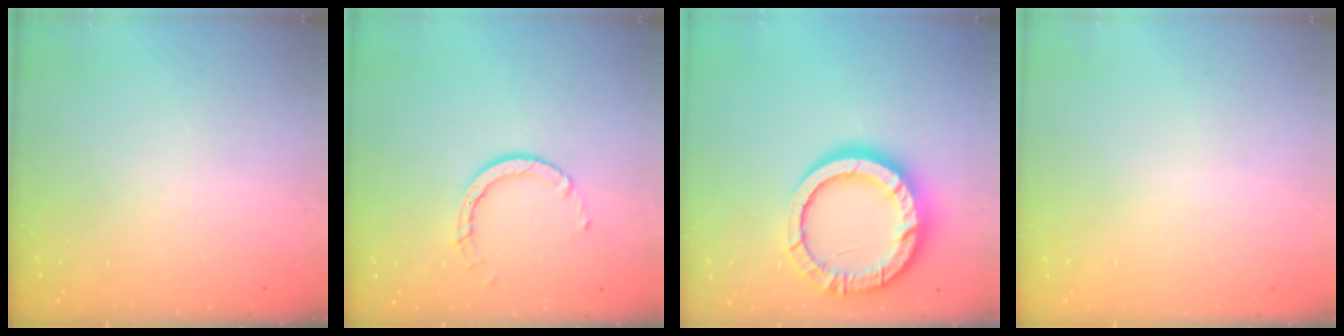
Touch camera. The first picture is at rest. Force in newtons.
{"total": 5.0, "press": 5.0, "slide": 0.3}
{"total": 17.9, "press": 17.9, "slide": 1.7}
{"total": 2.6, "press": 2.6, "slide": 0.2}